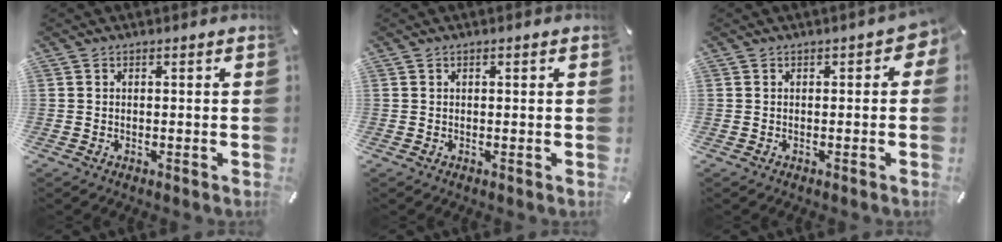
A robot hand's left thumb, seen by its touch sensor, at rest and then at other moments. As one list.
[{"total": 0.5, "force": [0.2, 0.2, 0.5], "torque": [-0.007, 0.002, 0.003]}, {"total": 2.0, "force": [-0.1, 1.2, 1.7], "torque": [-0.023, 0.004, -0.005]}]